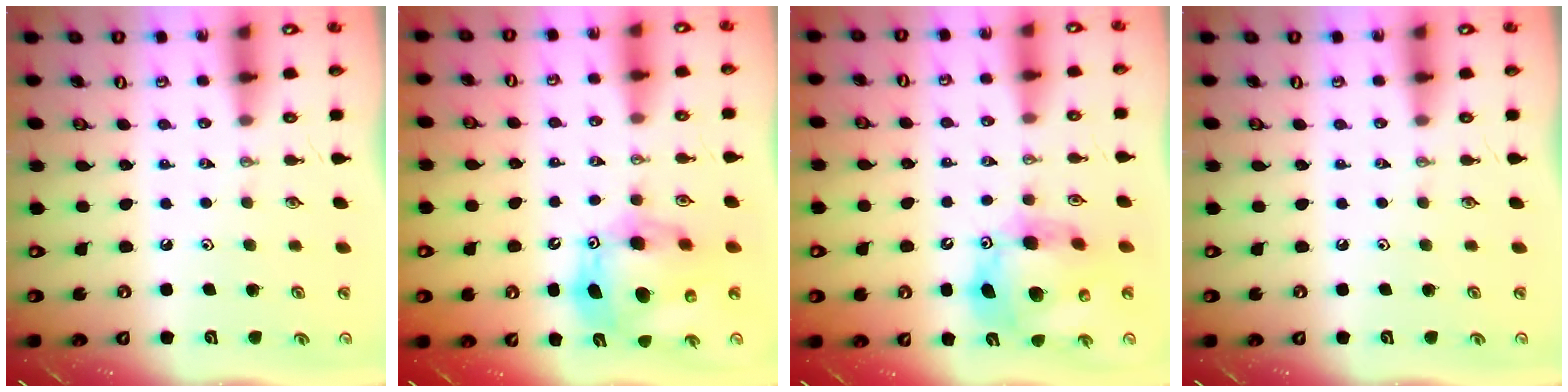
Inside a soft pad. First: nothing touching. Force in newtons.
{"total": 14.1, "press": 14.0, "slide": 1.8}
{"total": 14.7, "press": 14.6, "slide": 1.7}
{"total": 0.0}